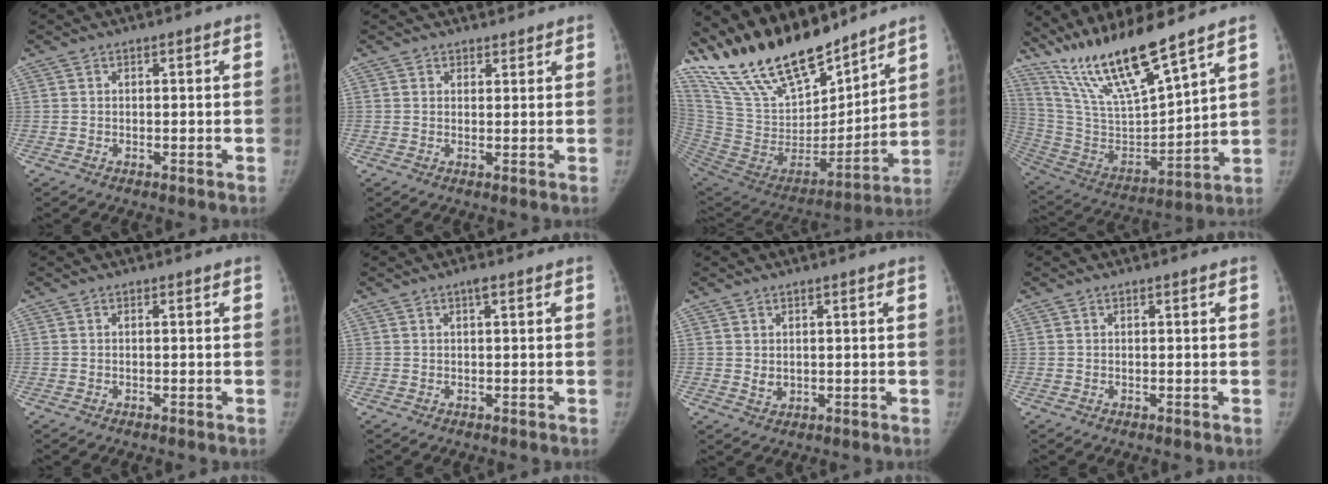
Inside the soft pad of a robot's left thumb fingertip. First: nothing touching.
{"total": 2.6, "force": [2.3, 1.3, -0.1], "torque": [0.028, -0.010, 0.029]}
{"total": 26.1, "force": [21.6, 9.0, 11.6], "torque": [-0.187, -0.102, 0.390]}
{"total": 19.3, "force": [15.2, 2.4, 11.7], "torque": [-0.198, -0.075, 0.300]}
{"total": 0.0}
{"total": 1.2, "force": [0.6, 0.2, 1.0], "torque": [-0.018, 0.004, 0.008]}
{"total": 1.8, "force": [0.5, 1.2, 1.2], "torque": [-0.015, -0.007, 0.016]}
{"total": 0.0}